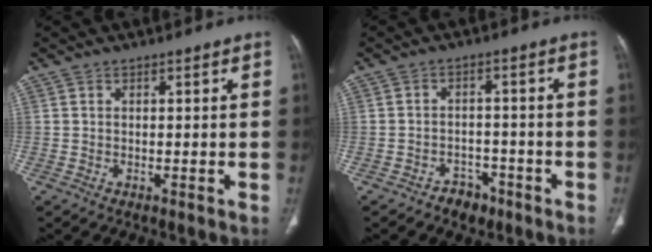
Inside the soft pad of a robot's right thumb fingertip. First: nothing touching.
{"total": 4.3, "force": [-2.9, 2.9, 1.2], "torque": [-0.006, 0.026, -0.039]}